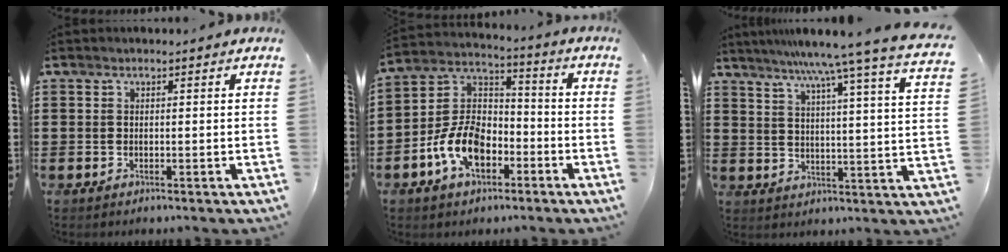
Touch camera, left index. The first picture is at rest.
{"total": 10.0, "force": [-4.9, 6.0, 6.3], "torque": [-0.164, 0.007, -0.100]}
{"total": 8.2, "force": [7.0, -1.9, 3.8], "torque": [-0.086, -0.057, 0.107]}